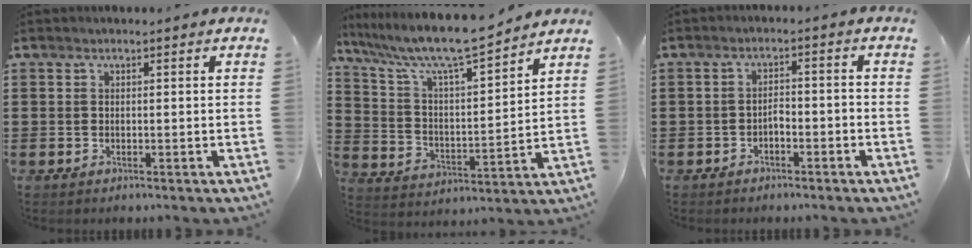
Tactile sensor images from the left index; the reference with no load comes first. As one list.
[{"total": 9.2, "force": [8.1, 0.6, 4.4], "torque": [-0.121, -0.051, 0.134]}, {"total": 2.2, "force": [-1.6, 0.7, 1.3], "torque": [-0.030, 0.006, -0.035]}]